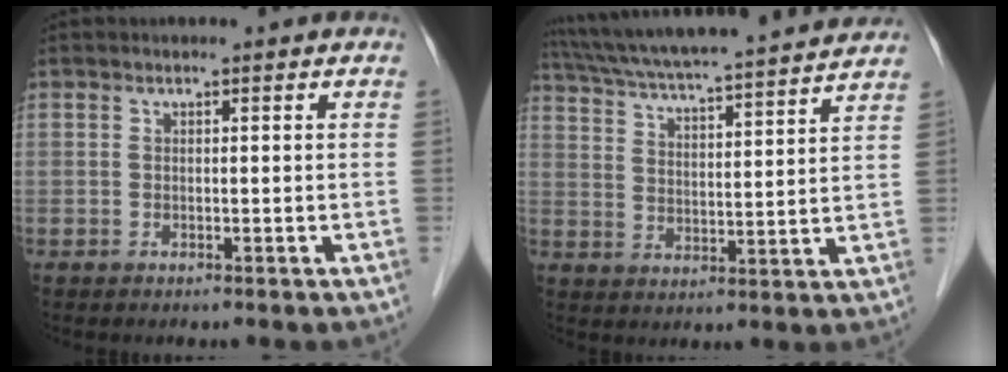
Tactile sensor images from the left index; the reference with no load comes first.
{"total": 21.0, "force": [18.9, 0.5, 9.1], "torque": [-0.162, 0.010, 0.271]}